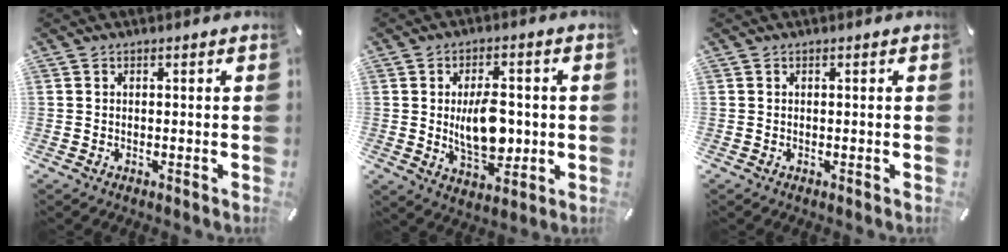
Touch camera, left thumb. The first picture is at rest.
{"total": 11.5, "force": [-0.2, 6.6, 9.5], "torque": [-0.150, -0.008, -0.007]}
{"total": 0.0}